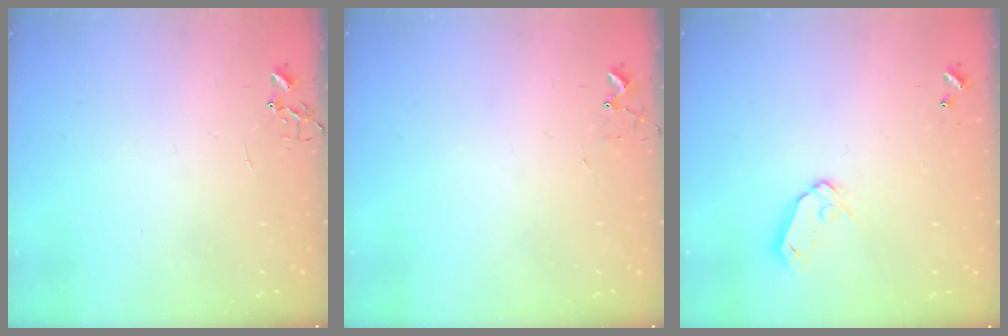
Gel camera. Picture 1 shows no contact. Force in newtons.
{"total": 5.4, "press": 5.4, "slide": 0.7}
{"total": 7.1, "press": 7.1, "slide": 0.8}